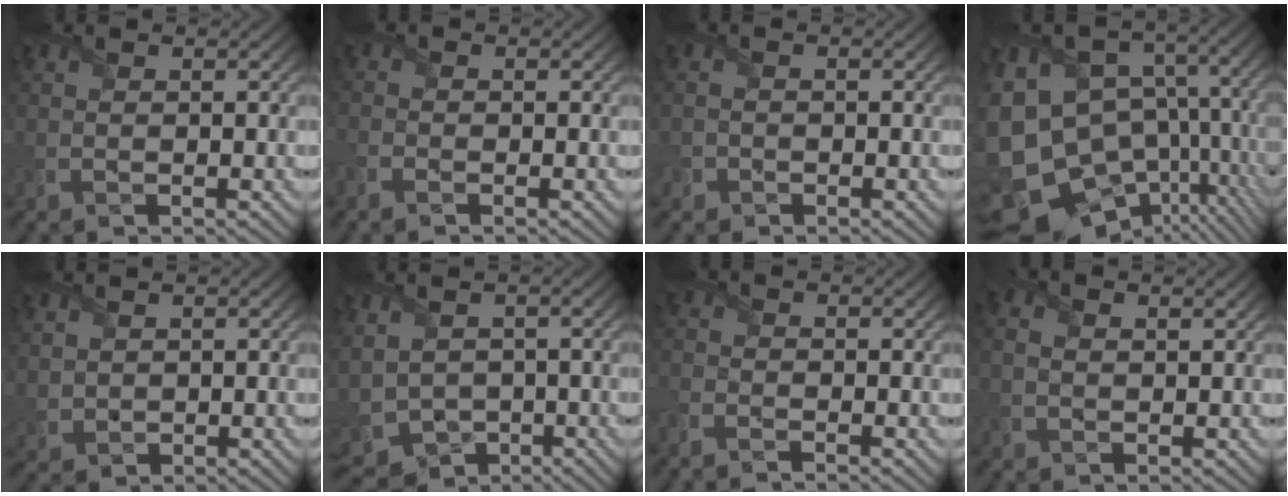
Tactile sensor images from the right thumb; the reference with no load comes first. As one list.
[{"total": 2.2, "force": [-1.5, 1.2, 1.1], "torque": [-0.029, -0.006, -0.035]}, {"total": 1.9, "force": [-1.2, 1.5, -0.1], "torque": [0.003, 0.003, -0.027]}, {"total": 17.9, "force": [-3.9, 13.7, 10.9], "torque": [-0.263, -0.031, -0.017]}, {"total": 2.0, "force": [1.1, 1.6, 0.5], "torque": [-0.031, -0.003, 0.027]}, {"total": 8.0, "force": [-1.5, 6.3, 4.7], "torque": [-0.139, -0.027, -0.027]}, {"total": 2.4, "force": [-2.2, 0.7, 0.8], "torque": [-0.021, -0.005, -0.054]}, {"total": 1.8, "force": [0.3, 1.0, 1.4], "torque": [-0.033, 0.001, 0.007]}]